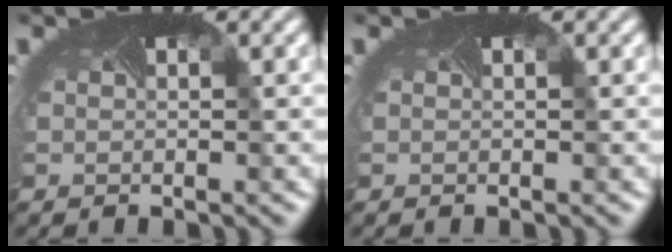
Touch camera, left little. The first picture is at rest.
{"total": 0.0}